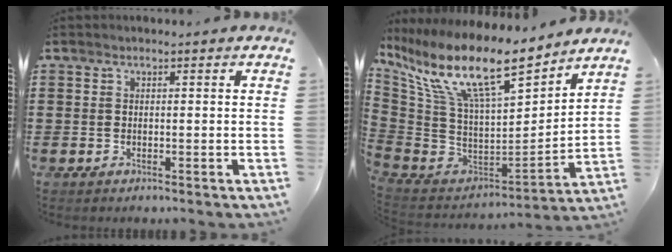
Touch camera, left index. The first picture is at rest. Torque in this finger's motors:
{"motor_torque": [1.99, -0.15, 0.66, 0.21]}